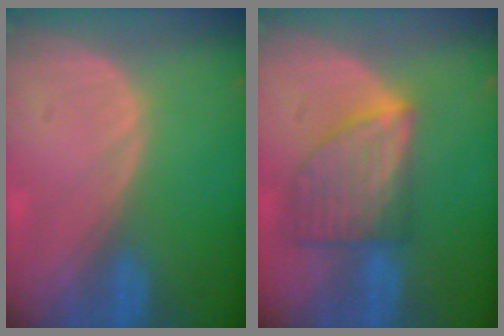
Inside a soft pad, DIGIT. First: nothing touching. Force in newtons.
{"total": 7.7, "press": 7.0, "slide": 3.2}